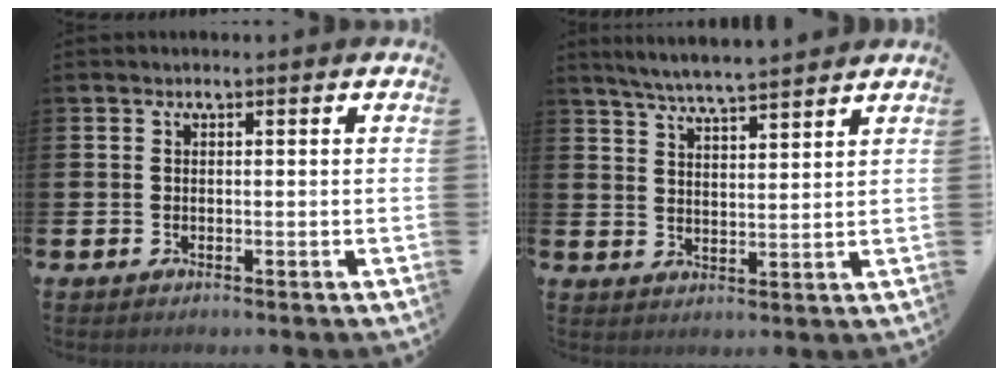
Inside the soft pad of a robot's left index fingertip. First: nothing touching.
{"total": 5.4, "force": [5.3, -0.3, 1.1], "torque": [-0.038, -0.029, 0.095]}